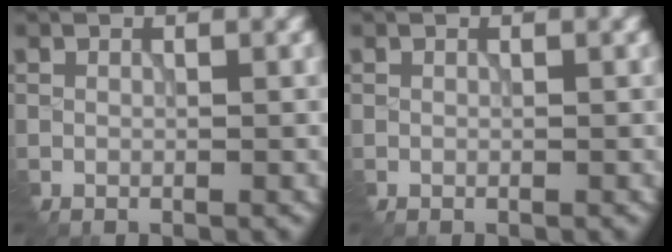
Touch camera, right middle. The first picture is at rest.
{"total": 0.0}